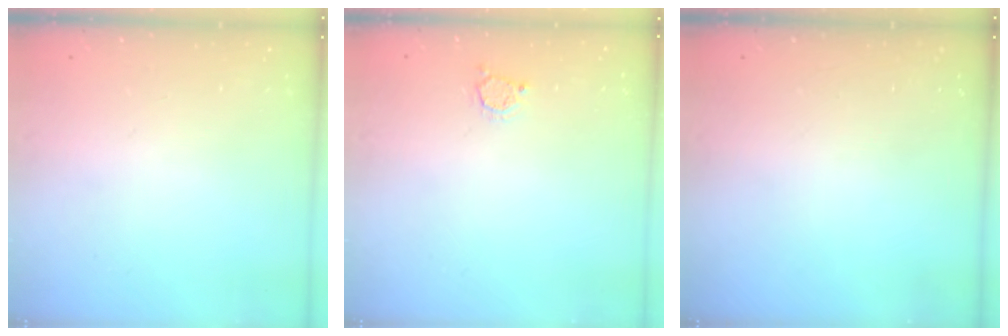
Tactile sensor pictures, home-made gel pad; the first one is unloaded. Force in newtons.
{"total": 2.5, "press": 2.5, "slide": 0.3}
{"total": 0.0}